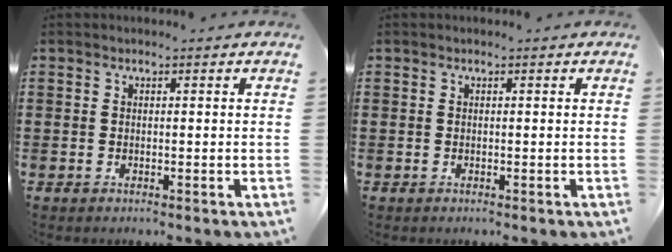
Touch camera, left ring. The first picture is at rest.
{"total": 0.0}